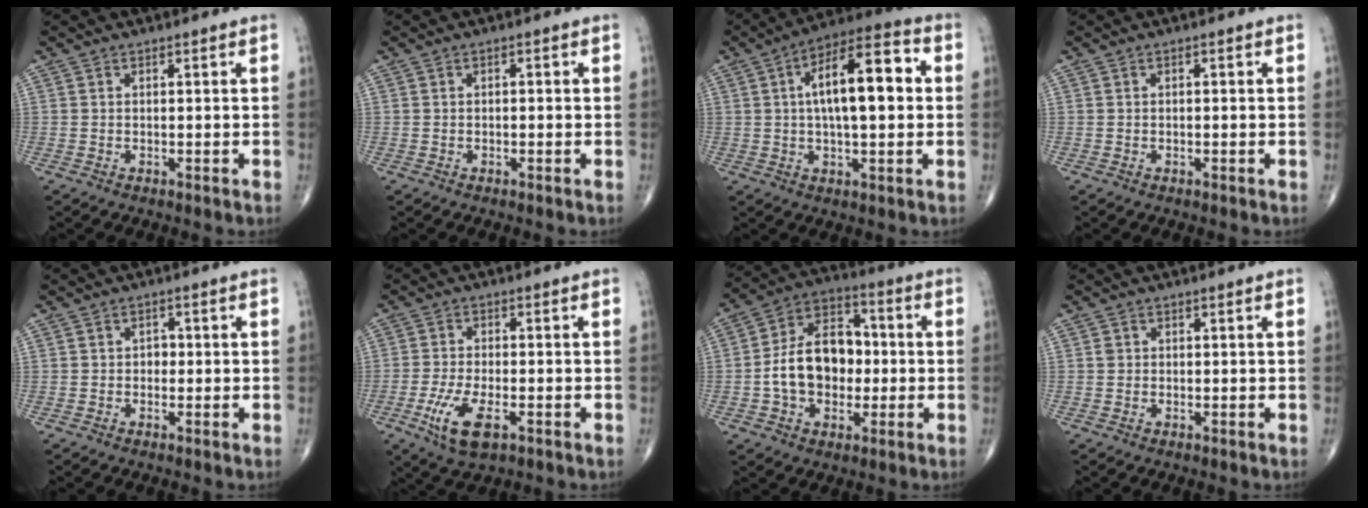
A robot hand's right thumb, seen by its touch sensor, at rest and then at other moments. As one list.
[{"total": 0.8, "force": [0.0, 0.3, 0.7], "torque": [-0.008, 0.001, 0.000]}, {"total": 15.8, "force": [2.2, 6.1, 14.4], "torque": [-0.217, 0.024, 0.027]}, {"total": 0.5, "force": [0.0, 0.2, 0.5], "torque": [-0.008, 0.000, 0.001]}, {"total": 1.5, "force": [-0.2, 1.2, 0.8], "torque": [0.000, 0.005, -0.009]}, {"total": 8.2, "force": [-3.3, 3.4, 6.7], "torque": [-0.138, -0.001, -0.058]}, {"total": 14.5, "force": [-1.3, 10.1, 10.4], "torque": [-0.149, 0.036, -0.028]}, {"total": 0.8, "force": [0.1, 0.8, 0.3], "torque": [0.001, 0.002, 0.002]}]